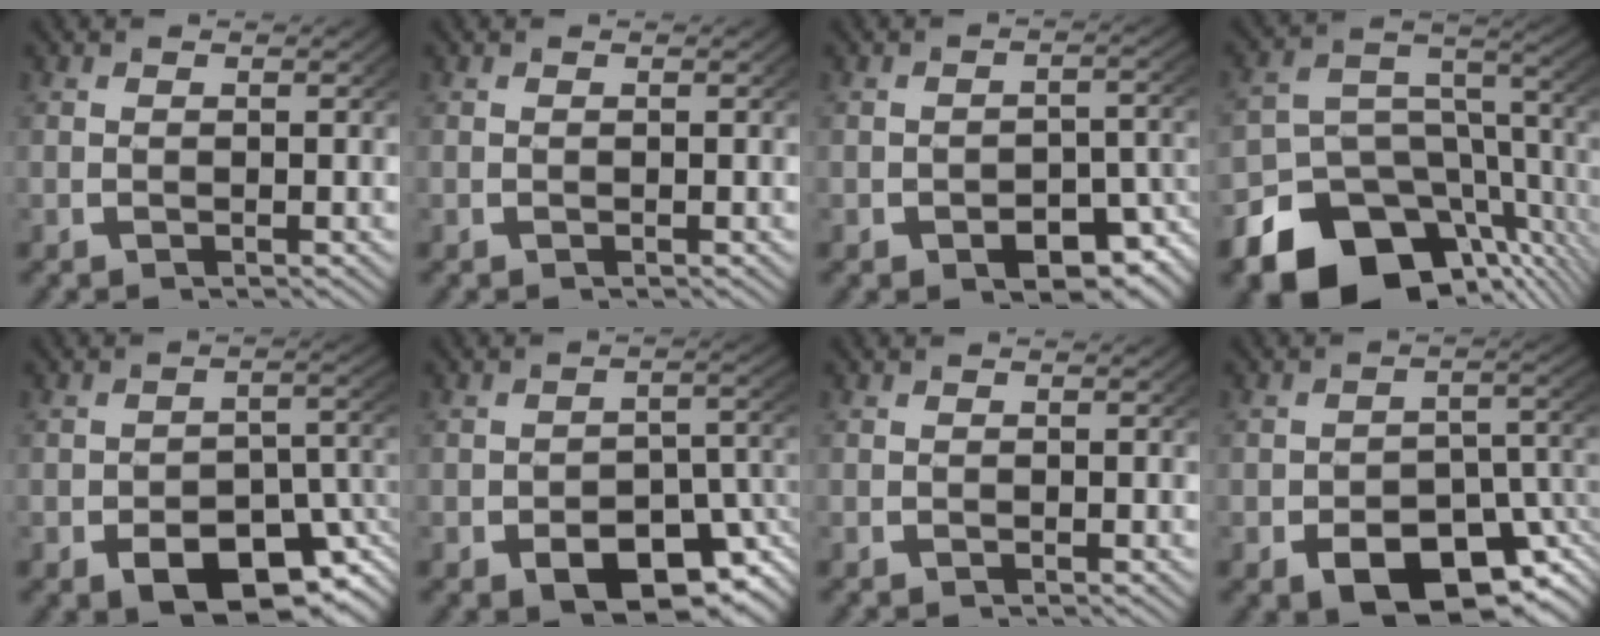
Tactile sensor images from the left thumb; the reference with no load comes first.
{"total": 0.0}
{"total": 5.0, "force": [-2.2, 2.8, 3.4], "torque": [-0.046, -0.015, -0.028]}
{"total": 14.7, "force": [-8.3, 8.7, 8.5], "torque": [-0.116, -0.035, -0.127]}
{"total": 7.6, "force": [-3.8, 4.3, 5.1], "torque": [-0.081, -0.025, -0.043]}
{"total": 6.9, "force": [-3.2, 4.0, 4.7], "torque": [-0.072, -0.020, -0.037]}
{"total": 0.0}
{"total": 8.5, "force": [-4.4, 4.9, 5.4], "torque": [-0.088, -0.028, -0.050]}